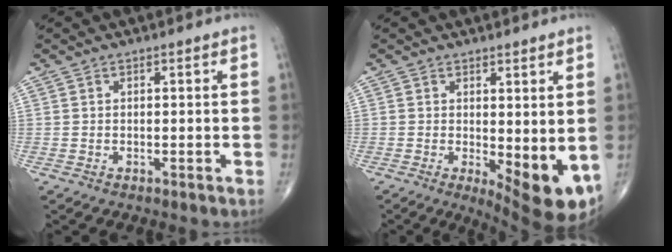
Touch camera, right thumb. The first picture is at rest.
{"total": 9.6, "force": [-1.0, 3.6, 8.9], "torque": [-0.112, -0.024, -0.003]}